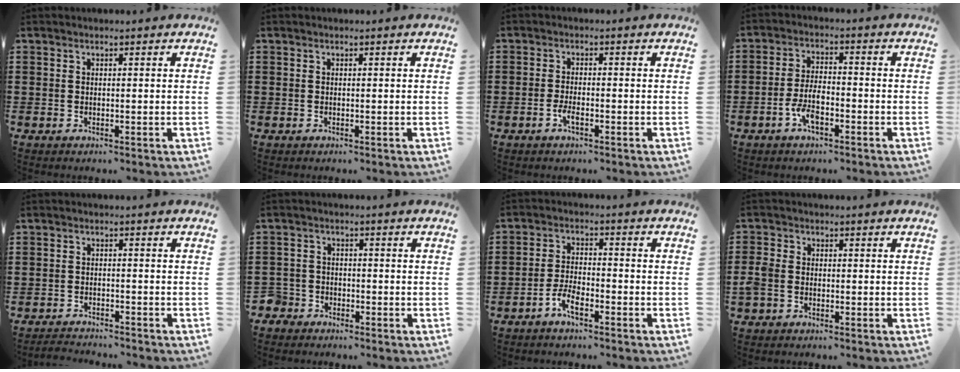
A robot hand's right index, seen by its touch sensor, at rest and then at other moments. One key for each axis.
{"total": 0.0}
{"total": 2.3, "fx": -1.1, "fy": 0.6, "fz": 1.9, "tx": -0.042, "ty": -0.003, "tz": -0.022}
{"total": 5.3, "fx": -2.4, "fy": 2.1, "fz": 4.3, "tx": -0.098, "ty": 0.000, "tz": -0.049}
{"total": 2.3, "fx": -2.3, "fy": 0.1, "fz": -0.4, "tx": -0.001, "ty": 0.003, "tz": -0.052}
{"total": 2.7, "fx": -2.1, "fy": 1.7, "fz": 0.0, "tx": -0.017, "ty": -0.001, "tz": -0.049}
{"total": 3.8, "fx": -2.7, "fy": 1.1, "fz": 2.4, "tx": -0.065, "ty": -0.001, "tz": -0.058}
{"total": 2.6, "fx": -1.1, "fy": 1.9, "fz": 1.4, "tx": -0.050, "ty": -0.005, "tz": -0.028}